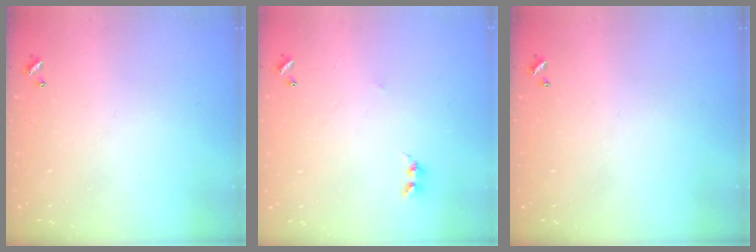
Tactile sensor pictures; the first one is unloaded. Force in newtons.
{"total": 2.8, "press": 2.7, "slide": 0.4}
{"total": 0.0}